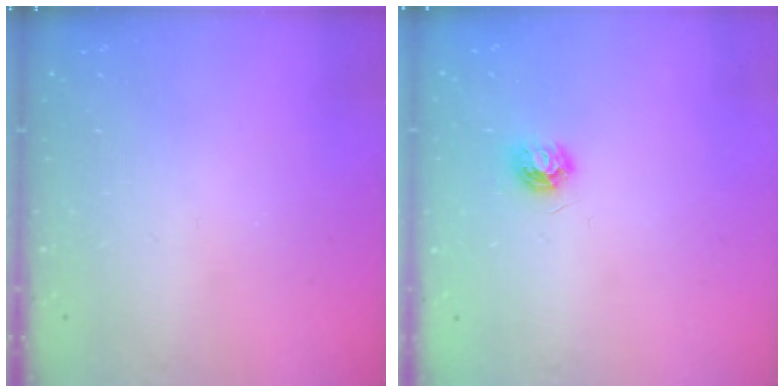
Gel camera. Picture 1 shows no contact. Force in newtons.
{"total": 5.9, "press": 5.9, "slide": 0.5}